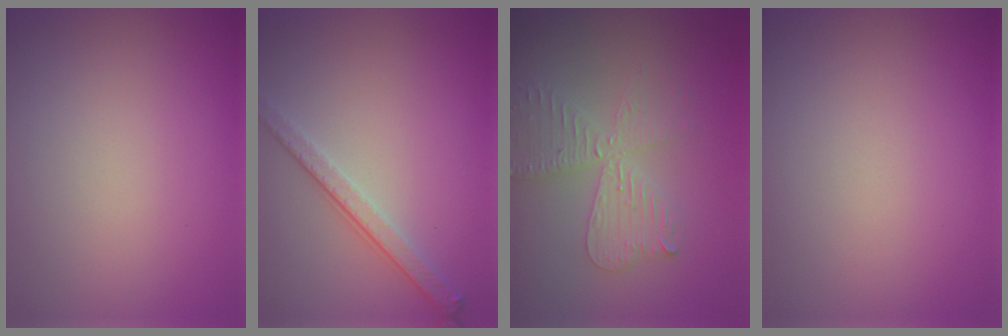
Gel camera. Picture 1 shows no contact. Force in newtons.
{"total": 2.9, "press": 2.5, "slide": 1.5}
{"total": 4.1, "press": 3.5, "slide": 2.1}
{"total": 0.0}